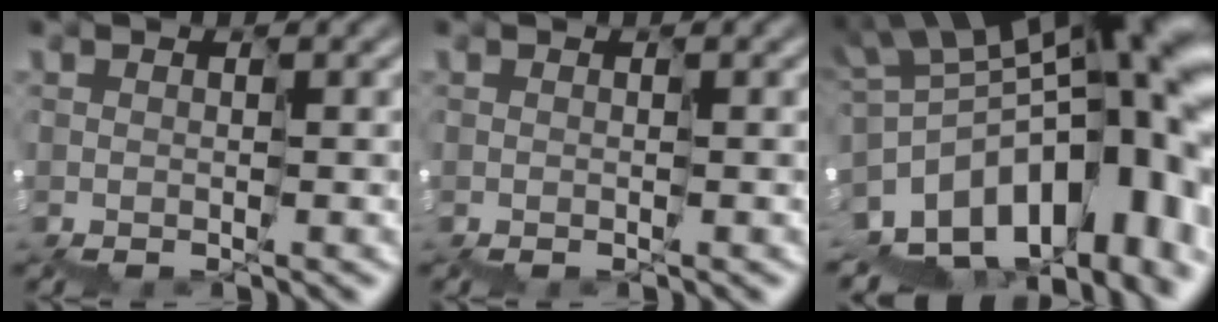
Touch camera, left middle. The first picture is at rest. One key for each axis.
{"total": 0.0}
{"total": 15.2, "fx": -5.0, "fy": 7.6, "fz": 12.2, "tx": -0.160, "ty": -0.001, "tz": -0.071}